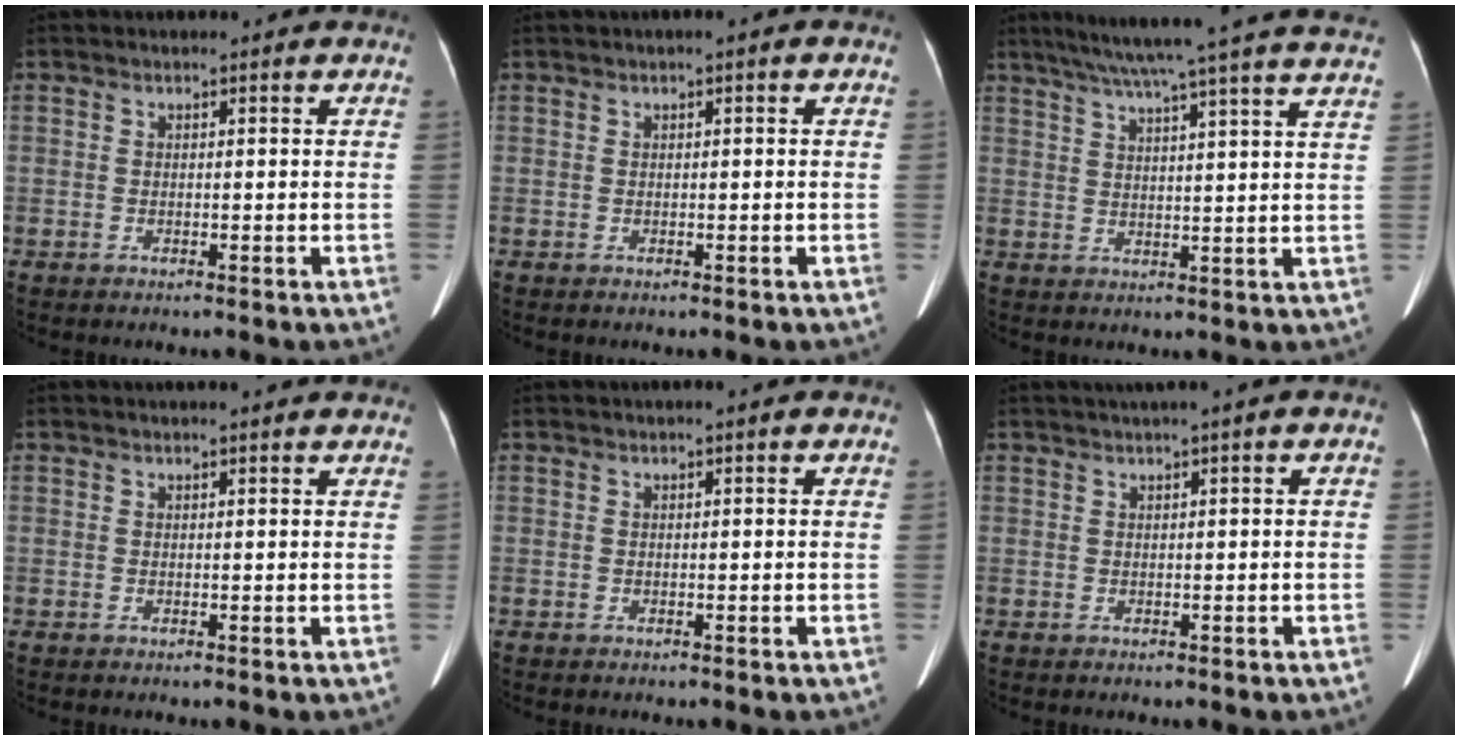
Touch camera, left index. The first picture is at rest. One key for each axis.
{"total": 0.6, "fx": 0.0, "fy": 0.1, "fz": 0.6, "tx": -0.014, "ty": 0.005, "tz": -0.002}
{"total": 23.4, "fx": 20.3, "fy": -1.1, "fz": 11.5, "tx": -0.190, "ty": -0.008, "tz": 0.259}
{"total": 6.7, "fx": 5.9, "fy": 0.9, "fz": 3.1, "tx": -0.041, "ty": 0.025, "tz": 0.065}
{"total": 1.1, "fx": 0.7, "fy": -0.1, "fz": 0.8, "tx": -0.016, "ty": 0.013, "tz": 0.010}
{"total": 2.8, "fx": 1.5, "fy": -0.3, "fz": 2.4, "tx": -0.047, "ty": 0.018, "tz": 0.028}